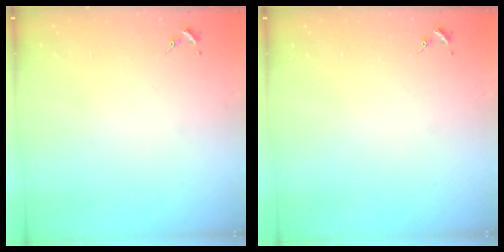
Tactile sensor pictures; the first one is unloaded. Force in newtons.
{"total": 0.0}